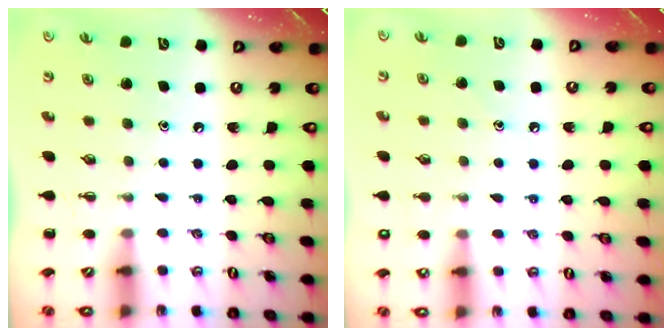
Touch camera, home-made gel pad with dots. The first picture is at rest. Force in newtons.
{"total": 7.0, "press": 6.7, "slide": 1.9}